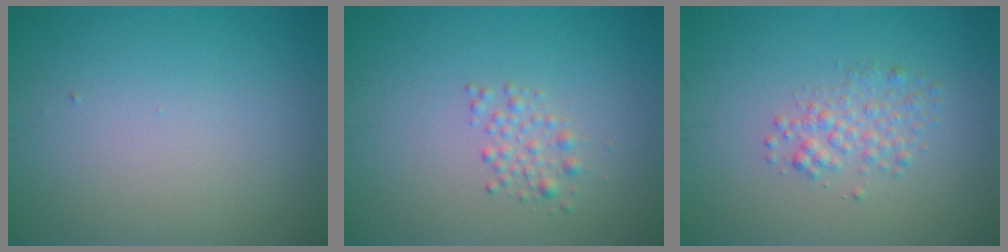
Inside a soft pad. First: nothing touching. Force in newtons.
{"total": 1.5, "press": 1.5, "slide": 0.0}
{"total": 2.1, "press": 2.1, "slide": 0.1}